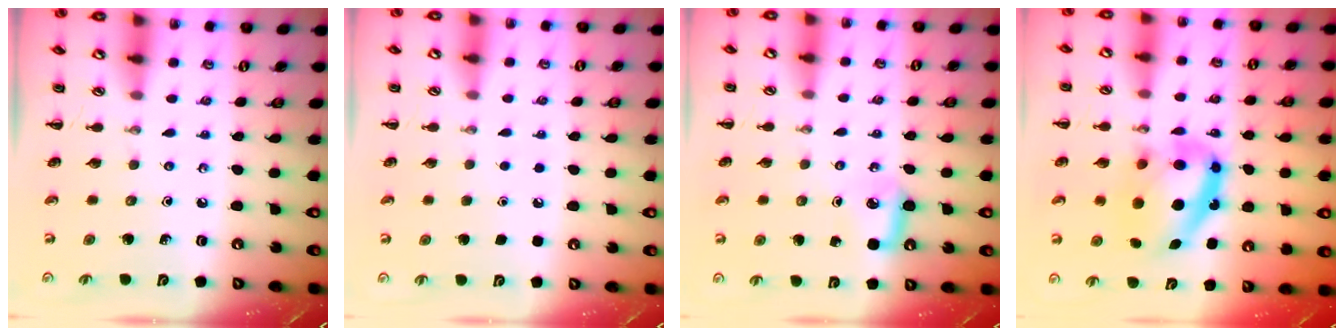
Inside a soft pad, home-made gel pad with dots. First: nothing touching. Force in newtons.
{"total": 1.6, "press": 1.6, "slide": 0.1}
{"total": 5.6, "press": 5.4, "slide": 1.6}
{"total": 12.7, "press": 12.3, "slide": 3.0}